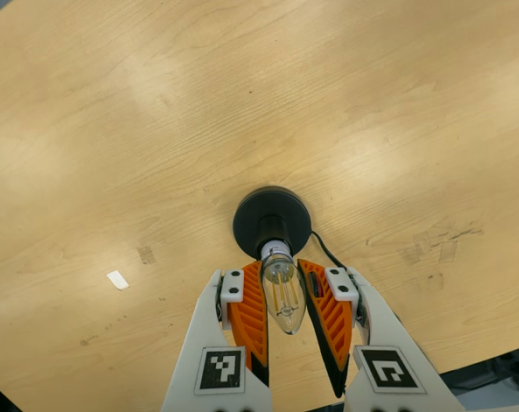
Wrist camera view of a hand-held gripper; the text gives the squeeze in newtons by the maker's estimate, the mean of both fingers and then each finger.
{"total": 15.8, "left": 15.8, "right": 15.7}